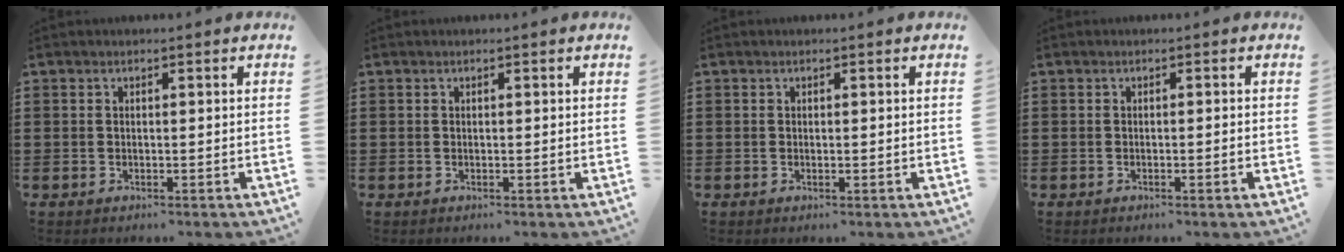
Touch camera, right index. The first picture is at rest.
{"total": 0.0}
{"total": 0.0}
{"total": 0.7, "force": [-0.3, -0.2, 0.6], "torque": [-0.010, -0.003, -0.005]}